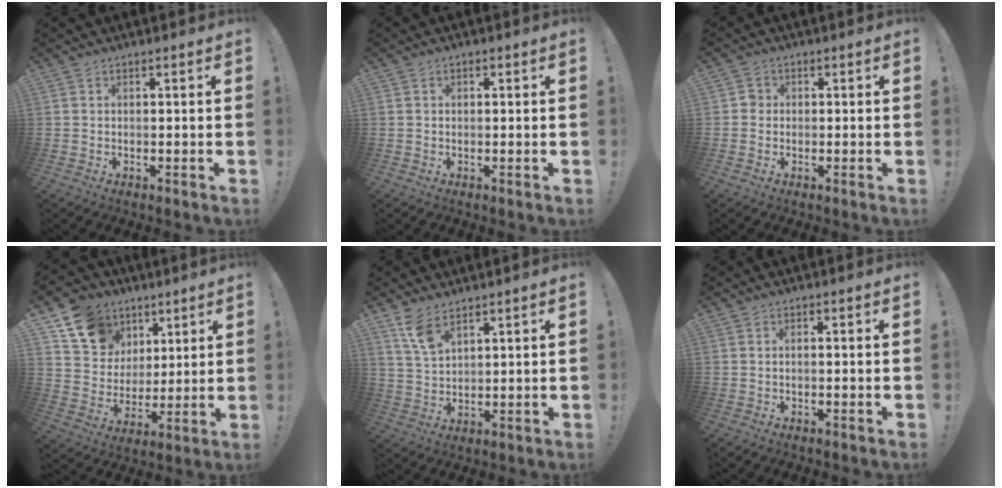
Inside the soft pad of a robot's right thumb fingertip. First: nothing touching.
{"total": 0.8, "force": [-0.1, 0.6, 0.5], "torque": [-0.016, 0.006, -0.002]}
{"total": 2.3, "force": [-0.4, 2.1, 1.0], "torque": [-0.008, 0.006, -0.008]}
{"total": 13.9, "force": [7.4, 11.1, 3.9], "torque": [-0.058, -0.040, 0.152]}
{"total": 7.3, "force": [5.1, 3.1, 4.2], "torque": [-0.072, -0.026, 0.095]}
{"total": 0.7, "force": [-0.4, 0.0, 0.6], "torque": [-0.013, 0.001, -0.007]}